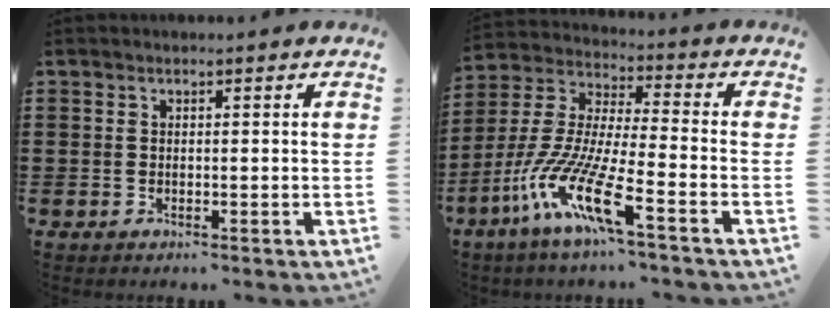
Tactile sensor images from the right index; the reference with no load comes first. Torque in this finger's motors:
{"motor_torque": [2.14, 0.00, 1.05, 0.21]}